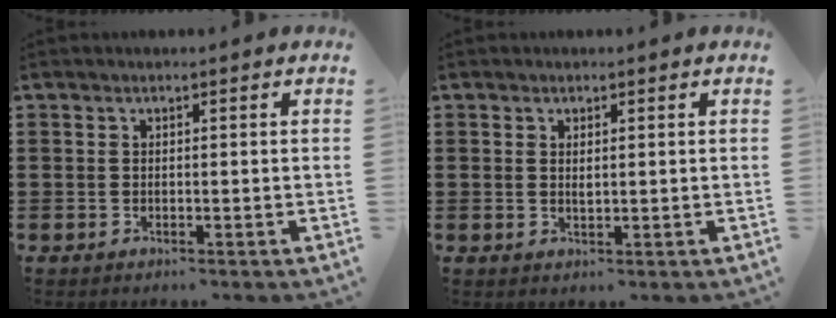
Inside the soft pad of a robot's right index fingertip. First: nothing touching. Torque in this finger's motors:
{"motor_torque": [0.97, 1.17, 0.02, 0.00]}